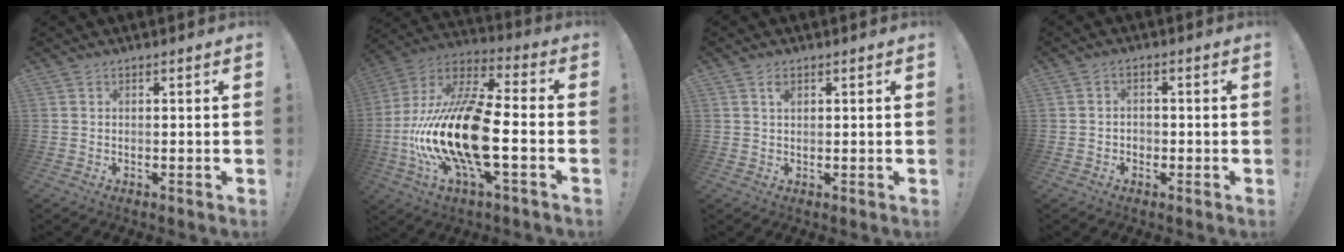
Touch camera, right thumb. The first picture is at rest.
{"total": 26.0, "force": [-5.4, 9.9, 23.4], "torque": [-0.477, 0.023, -0.086]}
{"total": 1.7, "force": [1.0, 1.2, 0.6], "torque": [0.010, -0.010, 0.014]}
{"total": 2.3, "force": [-1.1, 1.7, 1.1], "torque": [-0.017, 0.006, -0.021]}